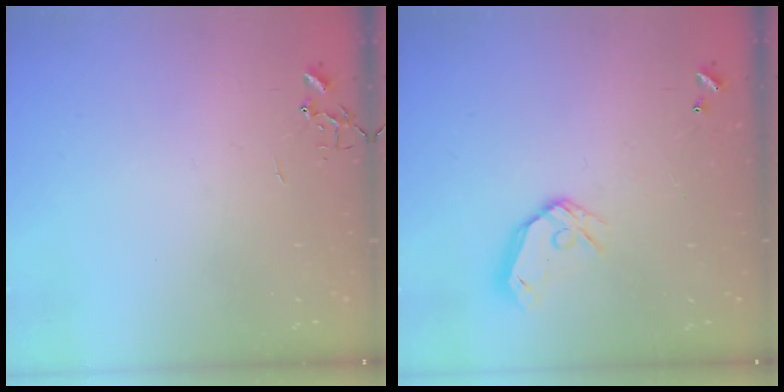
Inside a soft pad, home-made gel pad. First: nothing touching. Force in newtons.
{"total": 10.4, "press": 10.2, "slide": 1.6}